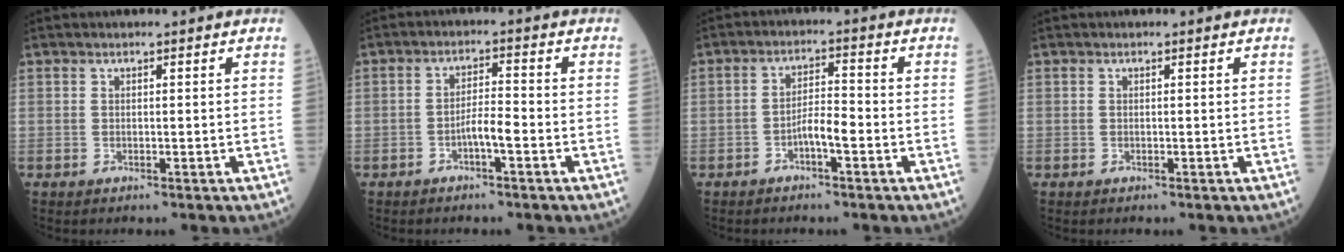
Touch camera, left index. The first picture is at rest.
{"total": 3.3, "force": [-1.6, 0.4, 2.9], "torque": [-0.052, 0.005, -0.030]}
{"total": 3.8, "force": [-1.8, 0.7, 3.2], "torque": [-0.060, 0.008, -0.034]}
{"total": 0.0}